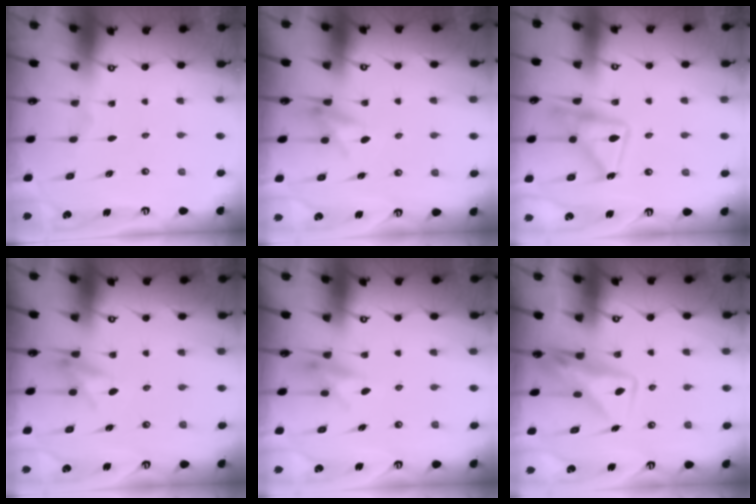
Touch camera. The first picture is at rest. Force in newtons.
{"total": 5.9, "press": 5.8, "slide": 1.2}
{"total": 15.2, "press": 15.2, "slide": 0.7}
{"total": 5.9, "press": 5.8, "slide": 1.2}
{"total": 6.5, "press": 6.5, "slide": 0.6}
{"total": 10.6, "press": 10.6, "slide": 0.9}